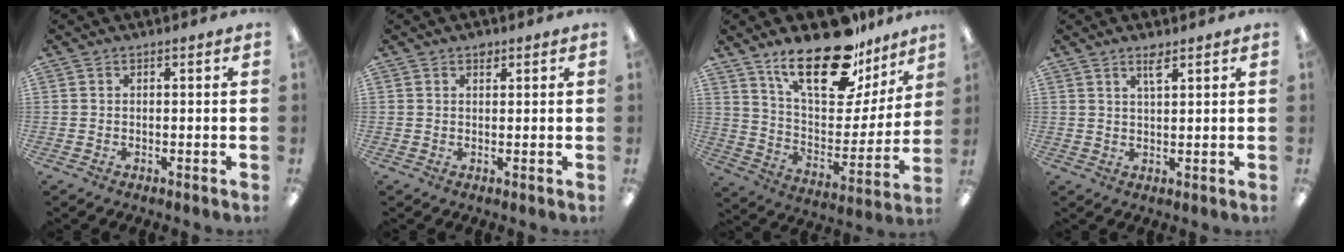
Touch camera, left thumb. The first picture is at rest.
{"total": 1.7, "force": [1.1, 1.0, 0.7], "torque": [0.000, -0.006, 0.018]}
{"total": 23.3, "force": [16.2, 9.5, 13.8], "torque": [-0.223, -0.099, 0.280]}
{"total": 3.5, "force": [2.4, 1.0, 2.3], "torque": [-0.044, 0.000, 0.041]}